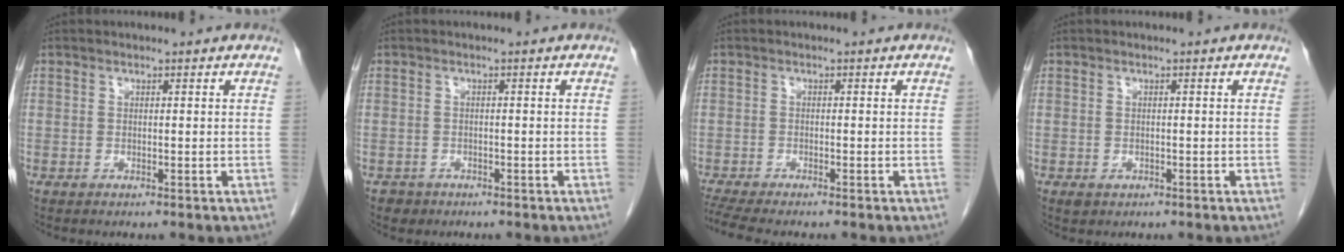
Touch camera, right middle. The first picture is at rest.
{"total": 1.5, "force": [-0.9, 1.1, 0.0], "torque": [-0.001, 0.005, -0.013]}
{"total": 5.8, "force": [-5.0, 0.3, 2.8], "torque": [-0.046, -0.011, -0.084]}
{"total": 1.0, "force": [-0.4, 0.8, 0.5], "torque": [-0.010, 0.000, 0.000]}